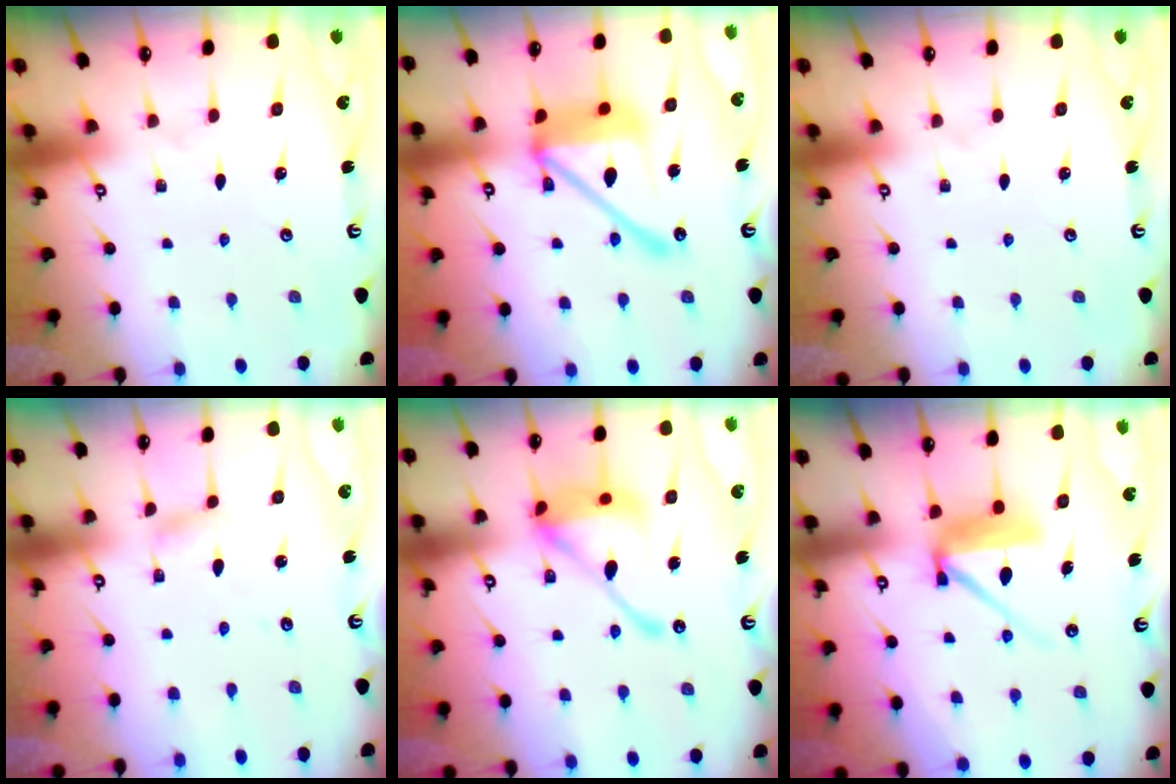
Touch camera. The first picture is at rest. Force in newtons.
{"total": 18.4, "press": 18.3, "slide": 1.9}
{"total": 0.0}
{"total": 2.9, "press": 2.9, "slide": 0.1}
{"total": 16.5, "press": 16.5, "slide": 1.6}
{"total": 9.5, "press": 9.4, "slide": 0.5}